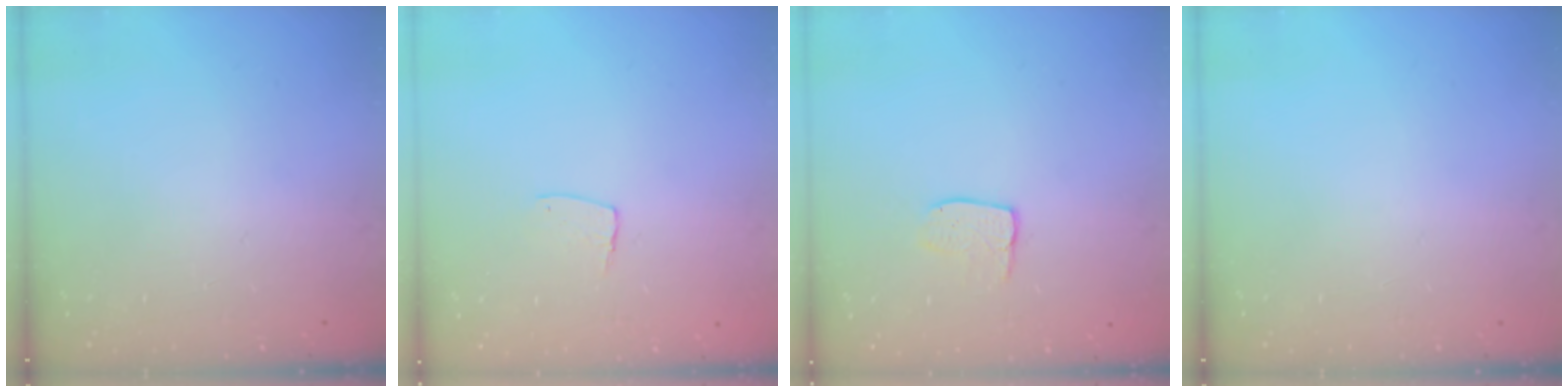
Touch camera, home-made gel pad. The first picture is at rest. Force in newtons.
{"total": 5.1, "press": 5.1, "slide": 0.4}
{"total": 6.3, "press": 6.3, "slide": 0.2}
{"total": 0.0}